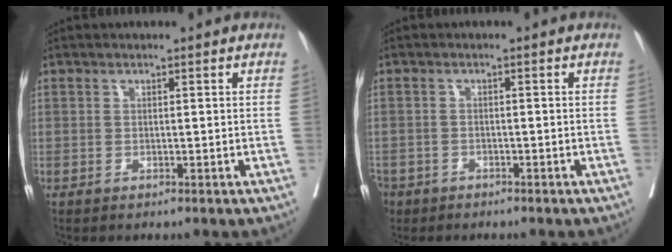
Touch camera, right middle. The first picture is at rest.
{"total": 5.8, "force": [-4.0, 3.9, 1.6], "torque": [-0.051, -0.005, -0.069]}